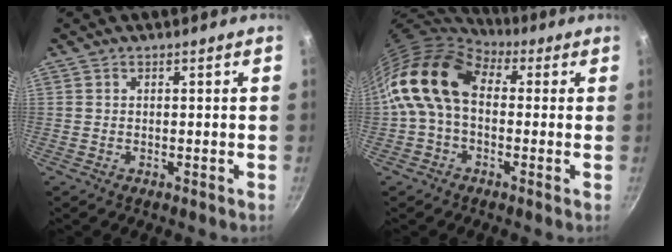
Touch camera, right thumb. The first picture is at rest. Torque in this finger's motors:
{"motor_torque": [2.32, 2.69, 1.69, -0.51, 0.58]}